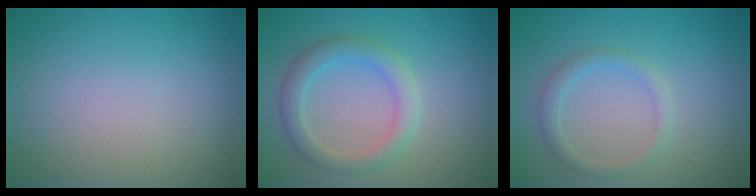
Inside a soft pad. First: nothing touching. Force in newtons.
{"total": 3.1, "press": 3.0, "slide": 0.4}
{"total": 1.6, "press": 1.6, "slide": 0.1}